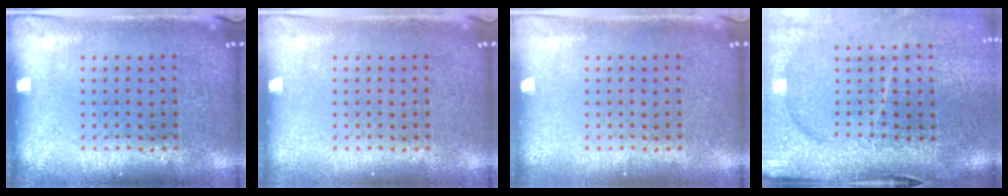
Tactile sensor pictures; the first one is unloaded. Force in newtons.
{"total": 0.0}
{"total": 0.0}
{"total": 4.6, "press": 3.6, "slide": 2.8}